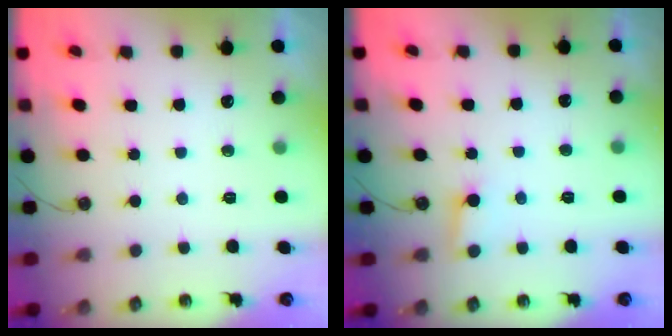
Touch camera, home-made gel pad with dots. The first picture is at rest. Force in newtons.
{"total": 4.6, "press": 4.6, "slide": 0.4}